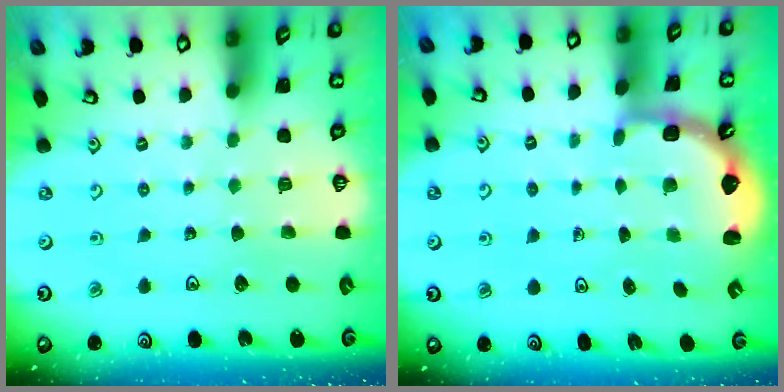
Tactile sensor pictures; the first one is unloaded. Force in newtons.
{"total": 2.2, "press": 1.8, "slide": 1.3}